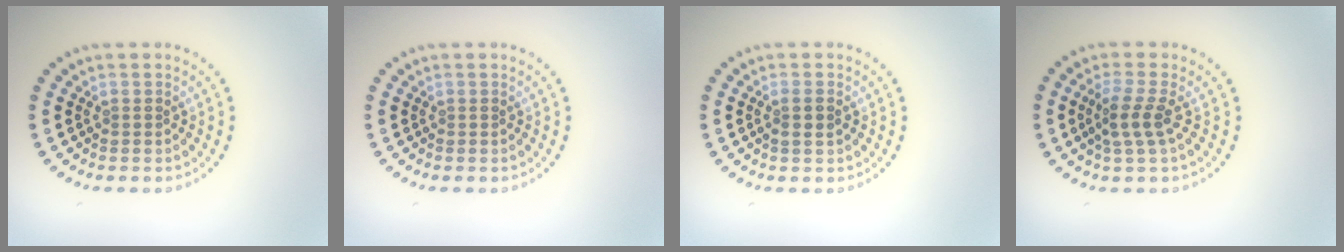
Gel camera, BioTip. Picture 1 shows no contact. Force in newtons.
{"total": 0.0}
{"total": 1.4, "press": 1.3, "slide": 0.4}
{"total": 2.4, "press": 2.1, "slide": 1.2}